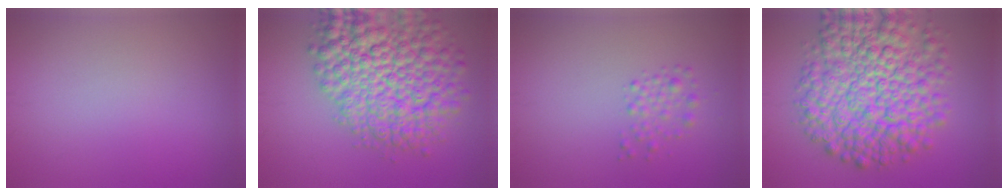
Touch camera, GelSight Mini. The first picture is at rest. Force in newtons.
{"total": 10.8, "press": 10.8, "slide": 0.4}
{"total": 1.5, "press": 1.5, "slide": 0.1}
{"total": 11.4, "press": 11.4, "slide": 0.3}